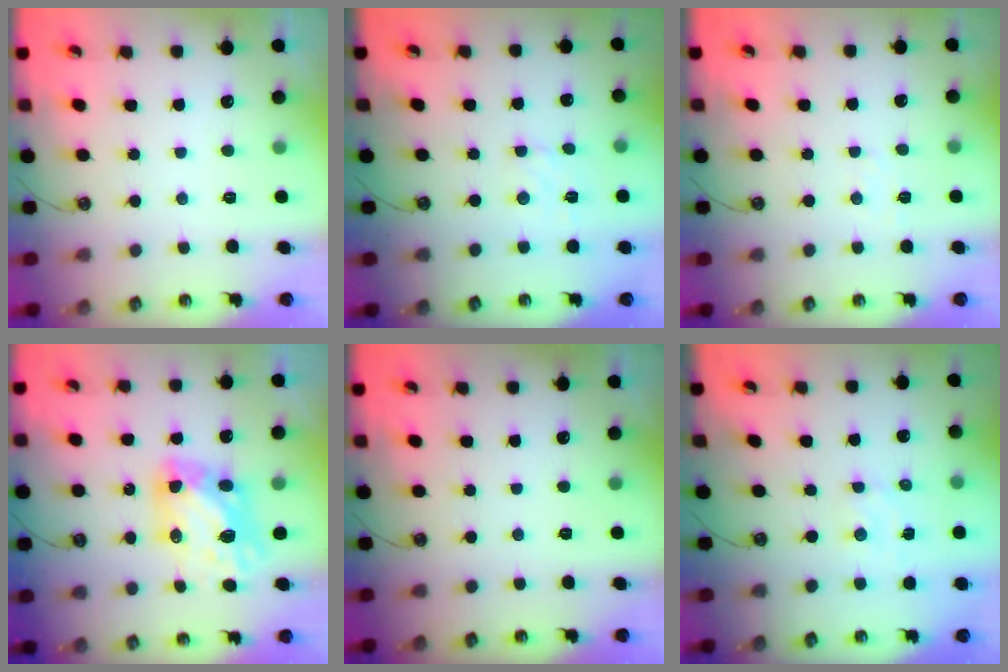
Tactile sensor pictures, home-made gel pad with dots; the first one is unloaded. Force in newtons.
{"total": 2.4, "press": 2.4, "slide": 0.6}
{"total": 3.8, "press": 3.7, "slide": 0.5}
{"total": 9.0, "press": 9.0, "slide": 1.1}
{"total": 0.0}
{"total": 2.0, "press": 2.0, "slide": 0.4}